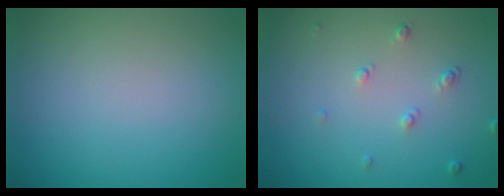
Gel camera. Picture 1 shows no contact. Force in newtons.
{"total": 1.1, "press": 0.8, "slide": 0.8}